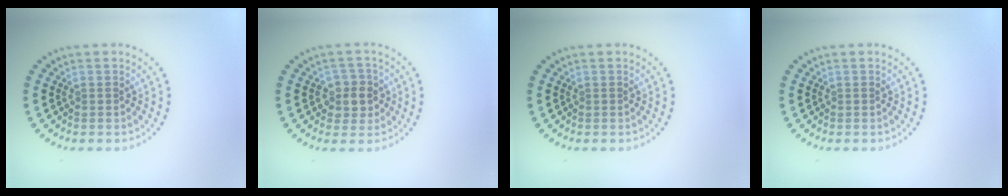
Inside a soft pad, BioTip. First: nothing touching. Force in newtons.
{"total": 2.6, "press": 2.4, "slide": 1.1}
{"total": 0.0}
{"total": 0.0}